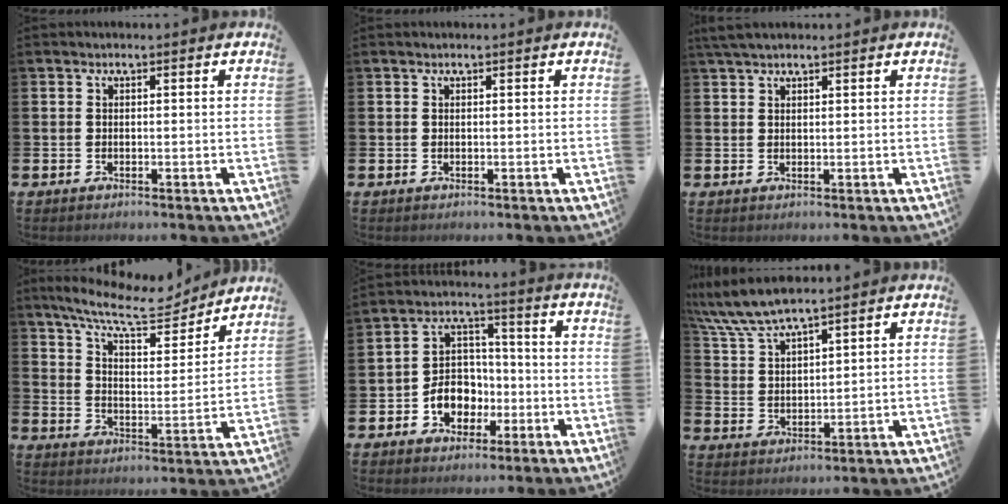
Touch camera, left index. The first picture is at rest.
{"total": 0.0}
{"total": 2.7, "force": [2.2, 0.7, 1.3], "torque": [-0.029, 0.002, 0.041]}
{"total": 11.1, "force": [9.6, 2.6, 4.8], "torque": [-0.107, -0.053, 0.165]}
{"total": 6.5, "force": [-2.1, 5.6, 2.6], "torque": [-0.052, 0.010, -0.044]}
{"total": 6.8, "force": [6.3, 0.8, 2.3], "torque": [-0.072, -0.022, 0.116]}